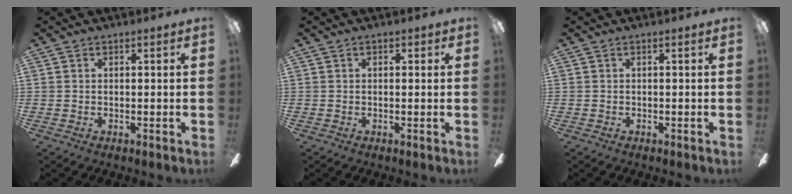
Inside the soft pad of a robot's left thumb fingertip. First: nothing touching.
{"total": 0.8, "force": [0.3, 0.6, 0.5], "torque": [-0.001, 0.001, 0.003]}
{"total": 0.0}